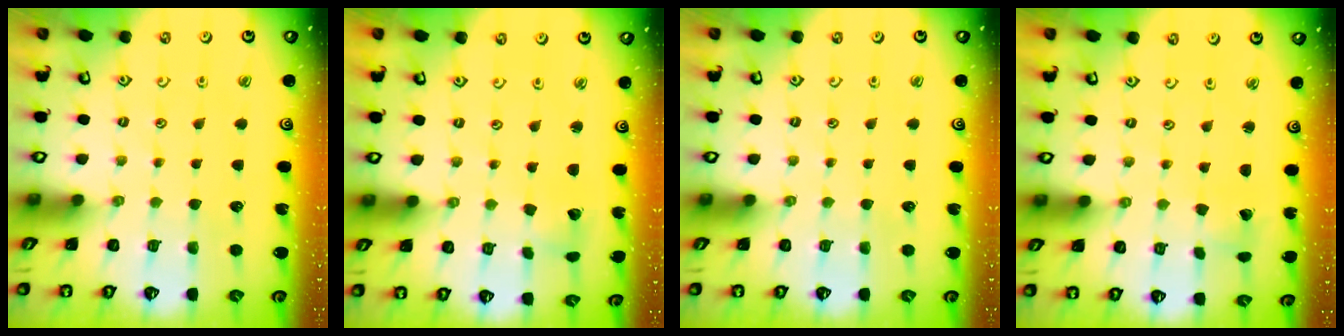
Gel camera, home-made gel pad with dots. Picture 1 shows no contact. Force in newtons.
{"total": 2.5, "press": 2.5, "slide": 0.3}
{"total": 0.0}
{"total": 2.6, "press": 2.6, "slide": 0.3}